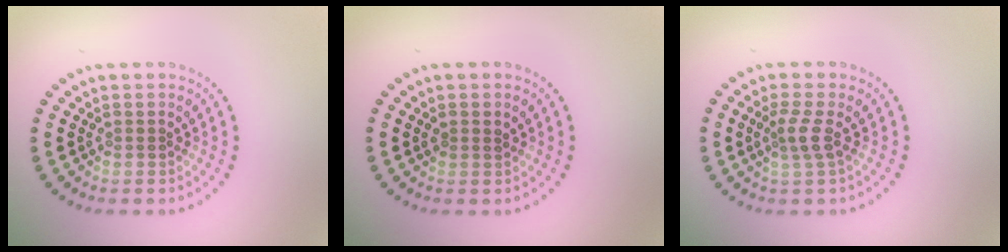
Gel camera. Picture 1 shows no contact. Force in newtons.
{"total": 0.8, "press": 0.8, "slide": 0.2}
{"total": 2.0, "press": 1.6, "slide": 1.3}